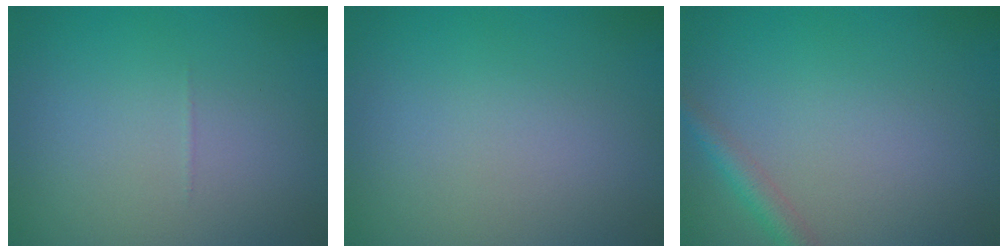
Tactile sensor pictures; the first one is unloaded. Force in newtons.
{"total": 0.0}
{"total": 1.9, "press": 1.9, "slide": 0.0}